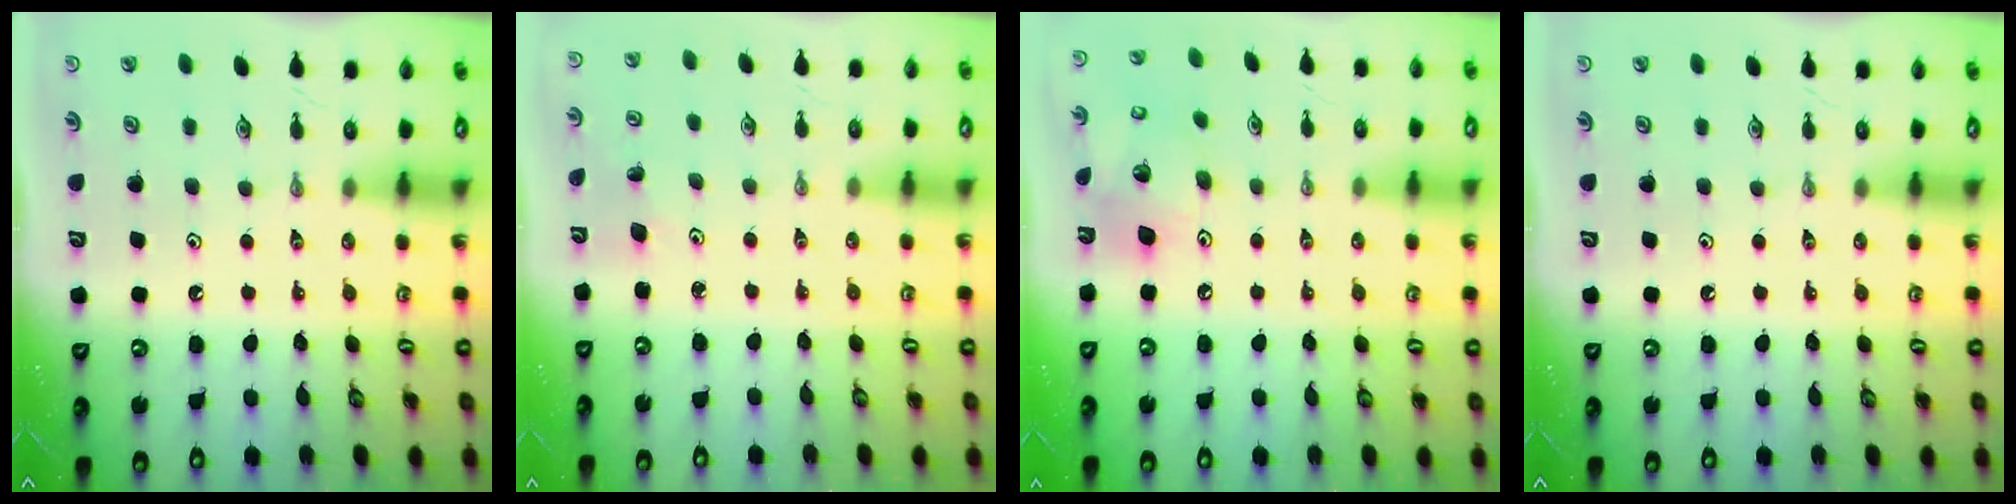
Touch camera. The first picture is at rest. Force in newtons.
{"total": 3.6, "press": 3.5, "slide": 0.4}
{"total": 15.6, "press": 15.4, "slide": 2.8}
{"total": 0.0}